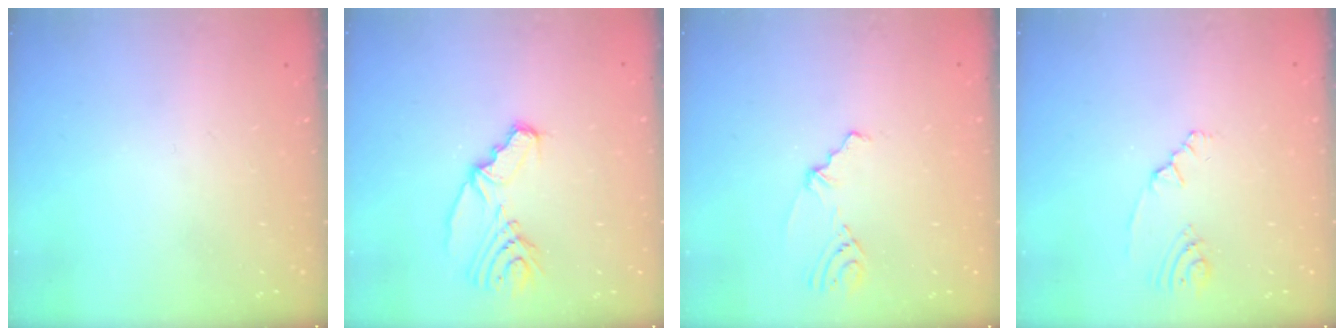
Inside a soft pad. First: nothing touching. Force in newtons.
{"total": 10.3, "press": 9.6, "slide": 3.6}
{"total": 2.5, "press": 1.9, "slide": 1.5}
{"total": 2.5, "press": 2.3, "slide": 1.0}